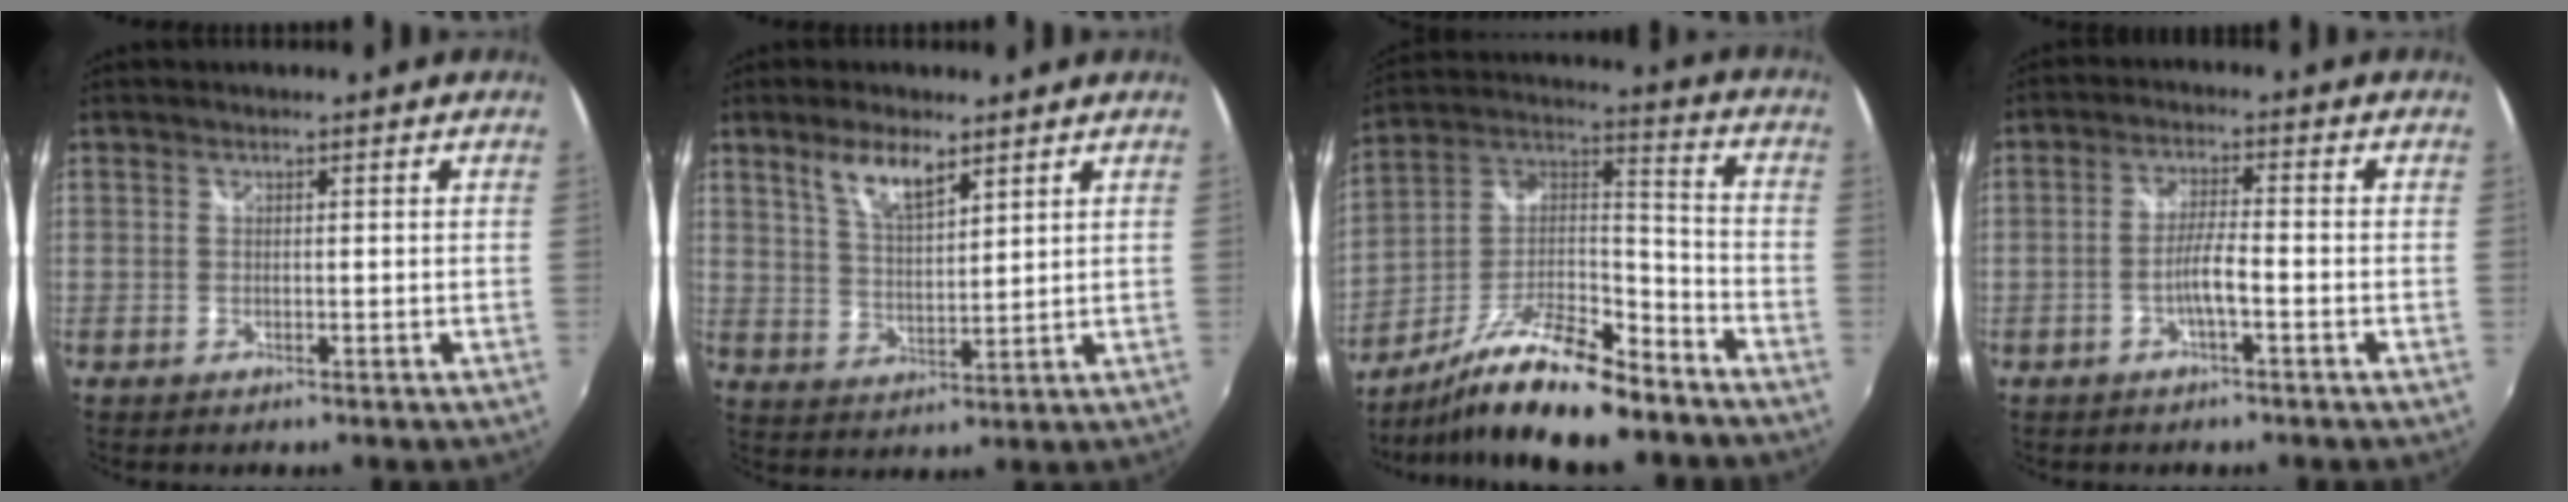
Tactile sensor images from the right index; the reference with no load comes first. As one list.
[{"total": 6.9, "force": [4.5, 2.2, 4.8], "torque": [-0.089, 0.002, 0.088]}, {"total": 18.2, "force": [-13.5, 4.5, 11.3], "torque": [-0.221, -0.002, -0.236]}, {"total": 4.2, "force": [-1.9, 0.2, 3.7], "torque": [-0.075, 0.003, -0.035]}]